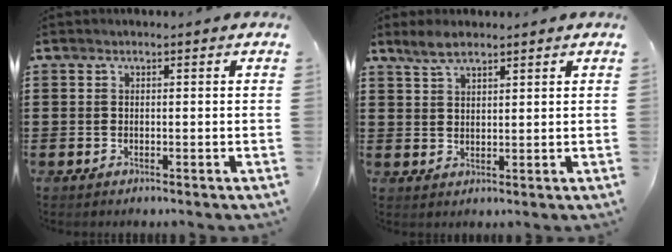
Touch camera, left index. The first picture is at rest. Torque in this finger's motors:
{"motor_torque": [-0.16, 0.16, -0.16, 0.01]}